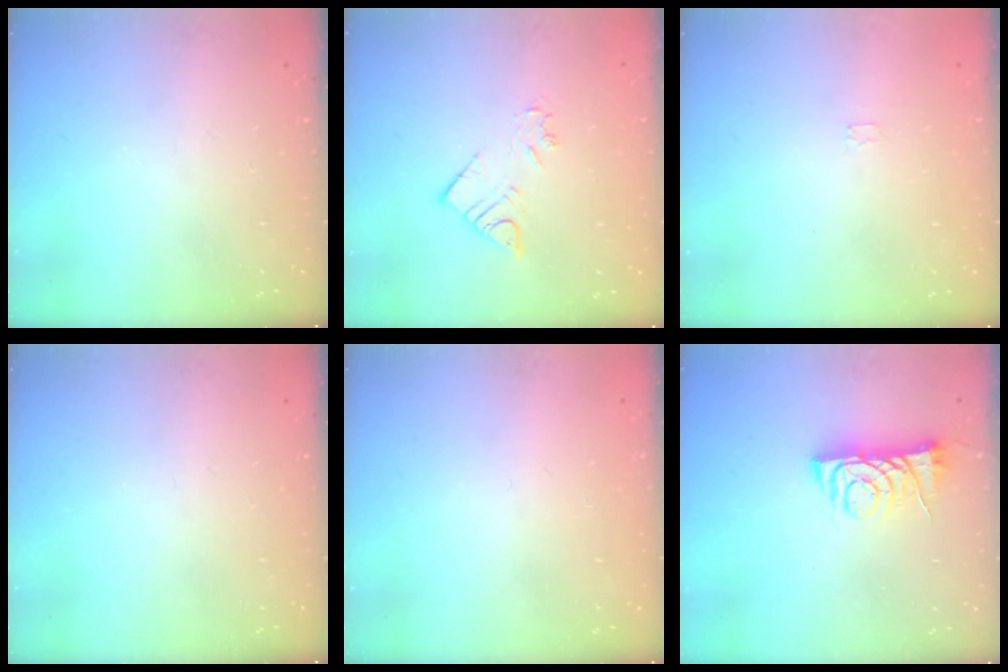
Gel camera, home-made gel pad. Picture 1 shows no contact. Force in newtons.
{"total": 5.6, "press": 5.6, "slide": 0.4}
{"total": 2.4, "press": 2.4, "slide": 0.4}
{"total": 0.0}
{"total": 0.8, "press": 0.8, "slide": 0.1}
{"total": 7.0, "press": 6.9, "slide": 0.8}